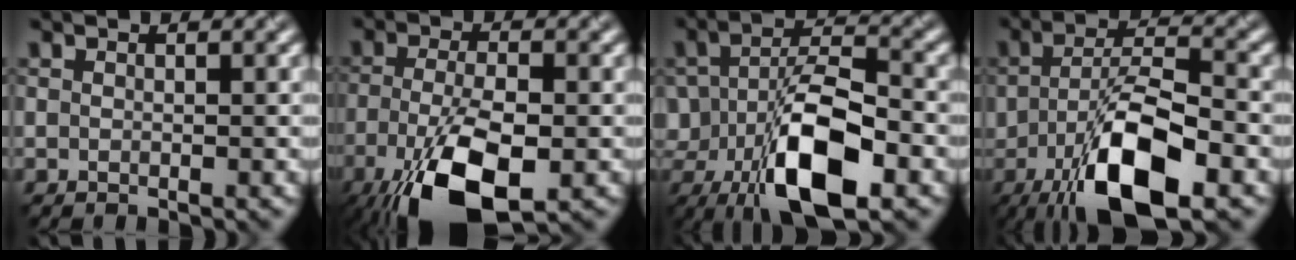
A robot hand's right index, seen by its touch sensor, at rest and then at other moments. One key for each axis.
{"total": 10.5, "fx": -5.1, "fy": 3.9, "fz": 8.4, "tx": -0.176, "ty": -0.017, "tz": -0.094}
{"total": 11.2, "fx": -4.4, "fy": 5.2, "fz": 8.9, "tx": -0.167, "ty": -0.005, "tz": -0.076}
{"total": 10.9, "fx": -4.6, "fy": 3.9, "fz": 9.1, "tx": -0.175, "ty": -0.002, "tz": -0.084}